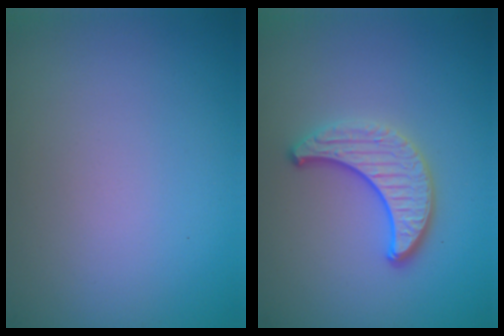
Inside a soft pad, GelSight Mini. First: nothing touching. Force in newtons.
{"total": 3.6, "press": 3.1, "slide": 1.8}